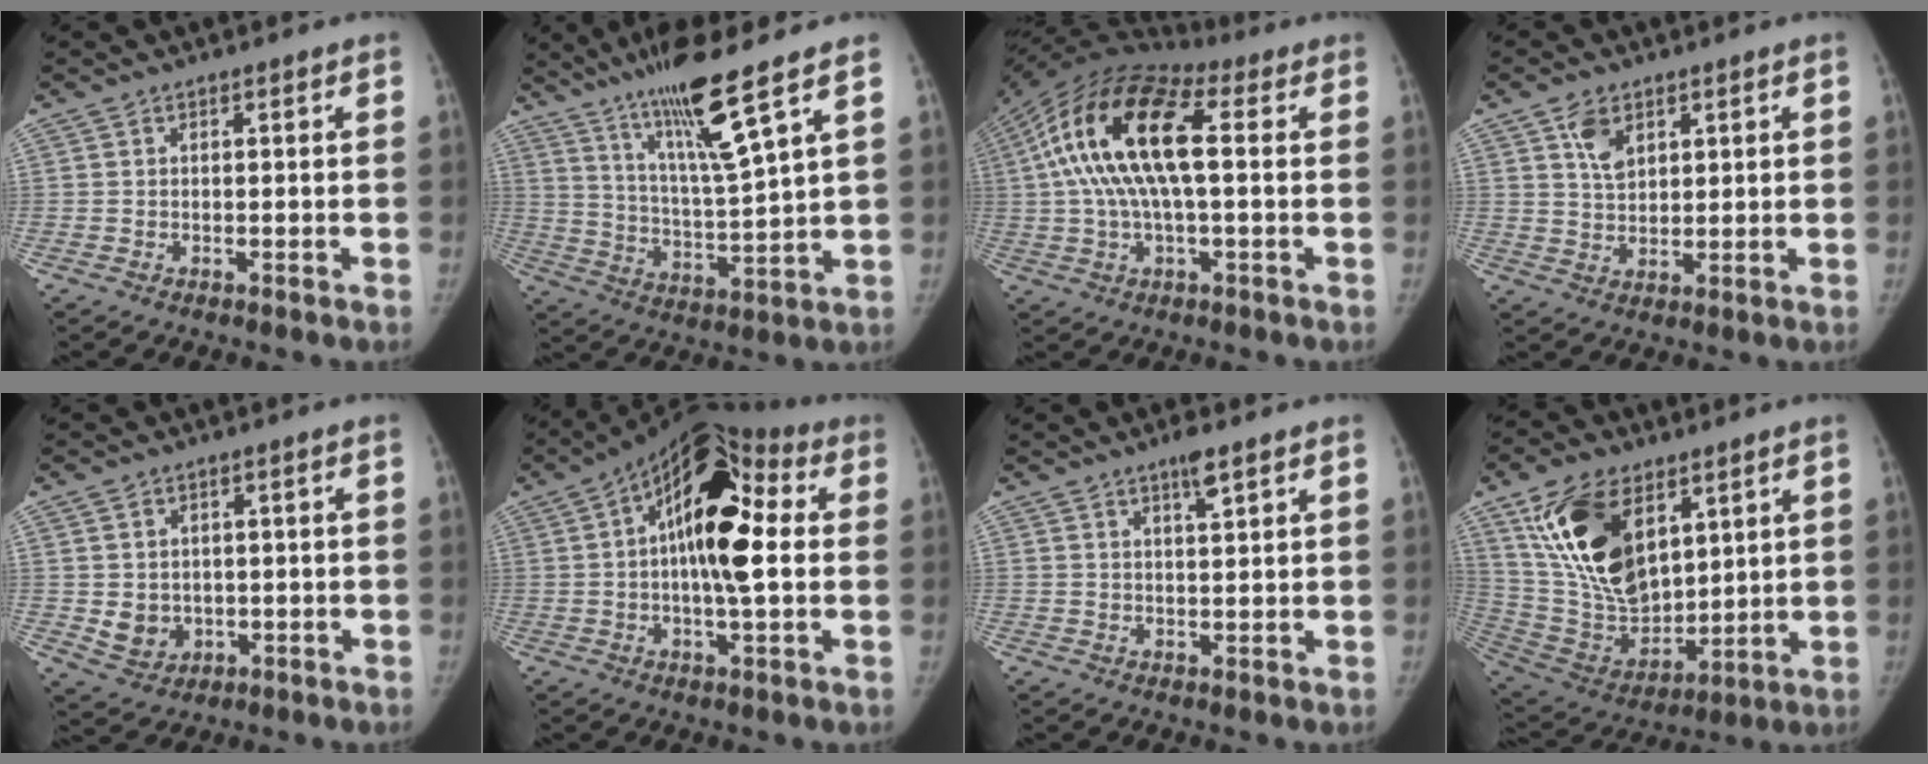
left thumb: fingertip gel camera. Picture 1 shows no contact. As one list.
[{"total": 14.4, "force": [9.2, 0.1, 11.1], "torque": [-0.196, -0.056, 0.169]}, {"total": 19.6, "force": [2.6, 8.4, 17.6], "torque": [-0.350, 0.041, 0.035]}, {"total": 5.3, "force": [2.7, 3.4, 3.1], "torque": [-0.038, -0.017, 0.051]}, {"total": 5.8, "force": [-0.5, 5.1, 2.7], "torque": [-0.025, 0.004, 0.010]}, {"total": 18.6, "force": [2.8, 7.8, 16.6], "torque": [-0.248, 0.030, 0.027]}, {"total": 3.2, "force": [2.1, 0.4, 2.4], "torque": [-0.041, -0.008, 0.037]}, {"total": 20.8, "force": [9.1, 11.8, 14.4], "torque": [-0.236, -0.044, 0.185]}]